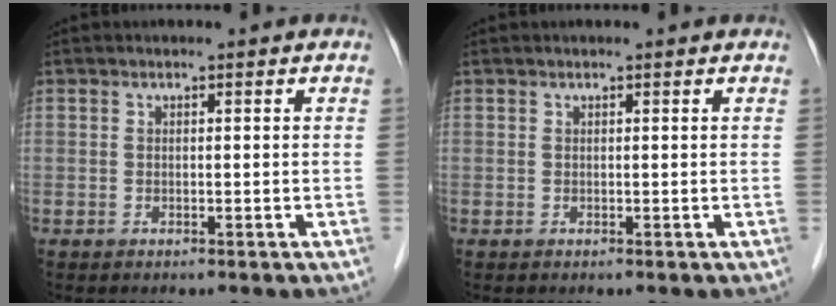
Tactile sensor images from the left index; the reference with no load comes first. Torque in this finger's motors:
{"motor_torque": [0.18, -0.08, 0.04, -0.01]}